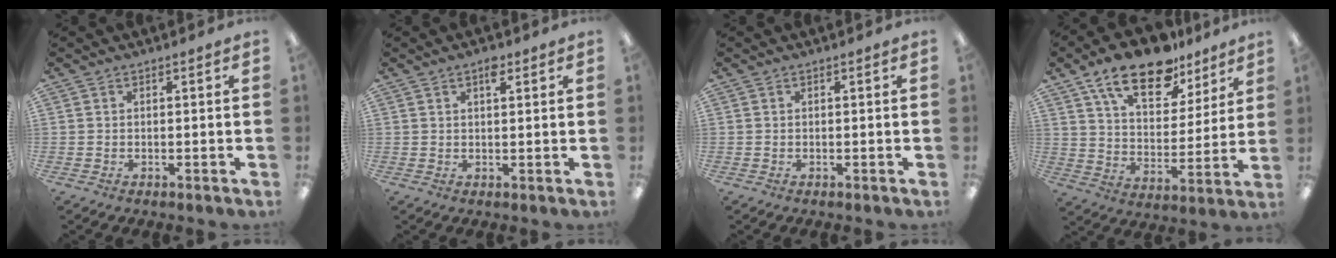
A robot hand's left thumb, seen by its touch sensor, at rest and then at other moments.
{"total": 2.8, "force": [1.8, 1.1, 1.9], "torque": [-0.026, -0.003, 0.027]}
{"total": 0.0}
{"total": 18.2, "force": [12.6, 8.3, 10.1], "torque": [-0.168, -0.064, 0.218]}